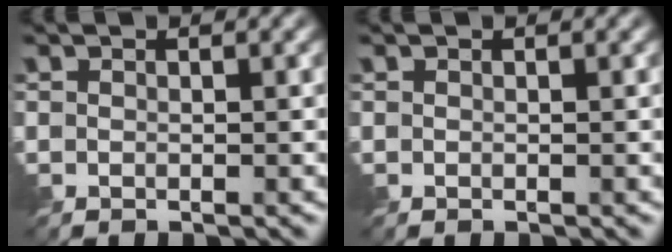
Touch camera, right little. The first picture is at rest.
{"total": 0.0}